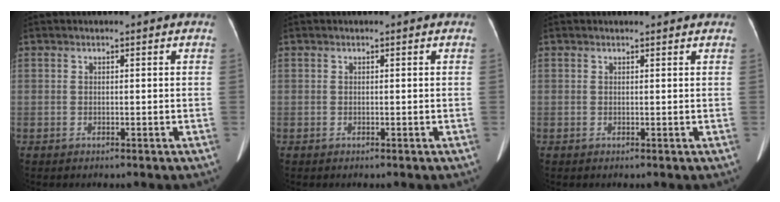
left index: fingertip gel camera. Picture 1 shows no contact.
{"total": 0.0}
{"total": 1.5, "force": [1.4, 0.3, 0.3], "torque": [-0.012, 0.009, 0.016]}